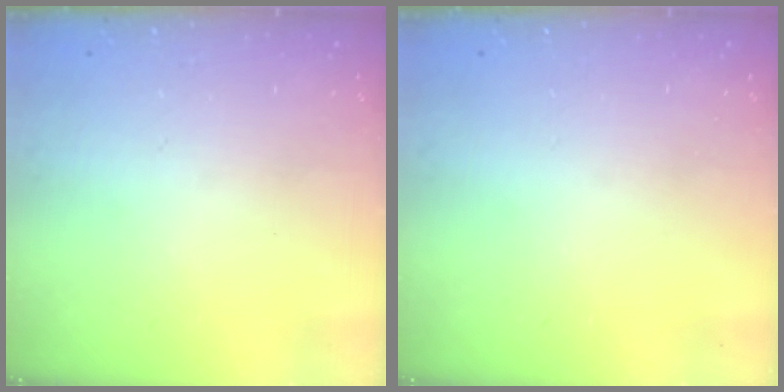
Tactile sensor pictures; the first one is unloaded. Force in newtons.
{"total": 0.0}